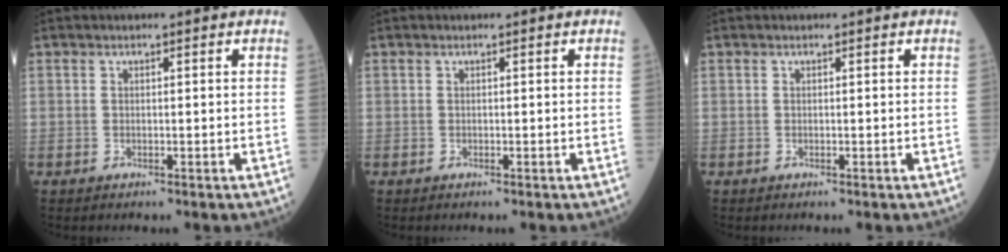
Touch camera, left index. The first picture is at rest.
{"total": 0.0}
{"total": 0.0}